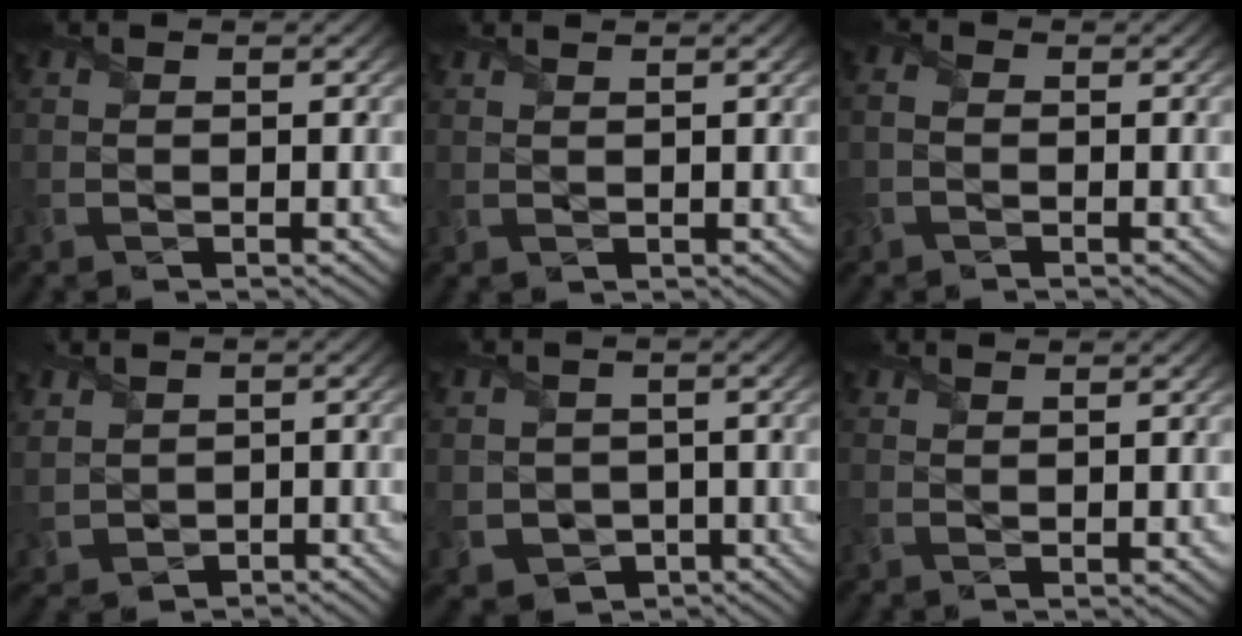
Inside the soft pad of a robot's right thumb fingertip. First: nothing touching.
{"total": 0.7, "force": [0.7, -0.1, 0.0], "torque": [-0.006, -0.002, 0.016]}
{"total": 2.2, "force": [-0.7, 1.6, 1.4], "torque": [-0.047, 0.001, -0.016]}
{"total": 3.6, "force": [0.7, 3.4, 0.7], "torque": [-0.058, -0.007, 0.011]}
{"total": 3.0, "force": [-0.3, 3.0, 0.7], "torque": [-0.045, -0.015, -0.010]}
{"total": 2.2, "force": [2.0, -0.1, 0.9], "torque": [-0.019, -0.001, 0.039]}